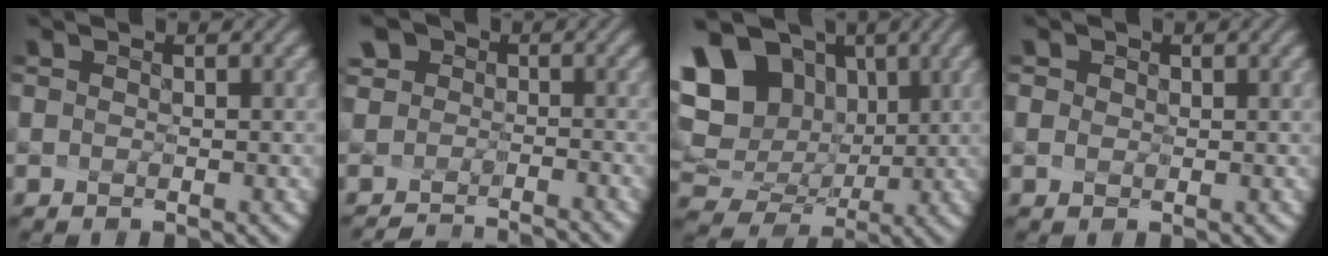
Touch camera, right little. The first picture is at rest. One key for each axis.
{"total": 5.7, "fx": -3.1, "fy": 4.0, "fz": 2.7, "tx": -0.043, "ty": -0.004, "tz": -0.047}
{"total": 12.7, "fx": 3.4, "fy": 10.0, "fz": 7.0, "tx": -0.172, "ty": 0.006, "tz": 0.094}
{"total": 2.3, "fx": 0.9, "fy": 1.8, "fz": 1.1, "tx": -0.035, "ty": 0.004, "tz": 0.016}